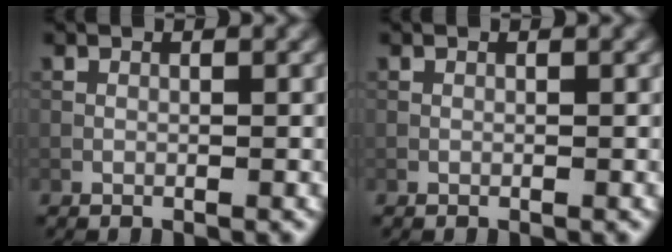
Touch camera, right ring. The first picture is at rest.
{"total": 0.0}